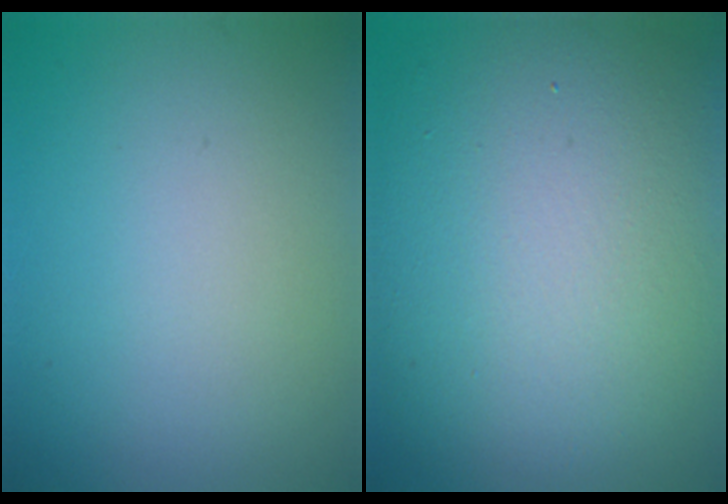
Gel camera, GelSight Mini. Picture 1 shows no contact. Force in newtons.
{"total": 15.5, "press": 15.4, "slide": 1.2}